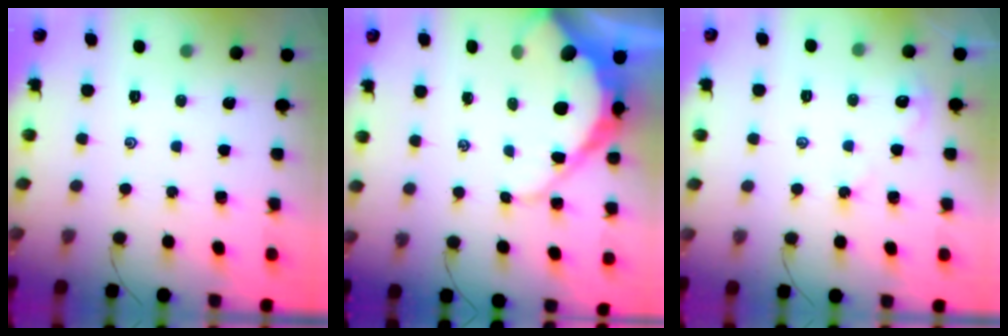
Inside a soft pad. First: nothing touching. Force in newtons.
{"total": 12.8, "press": 12.8, "slide": 1.2}
{"total": 3.6, "press": 3.6, "slide": 0.5}